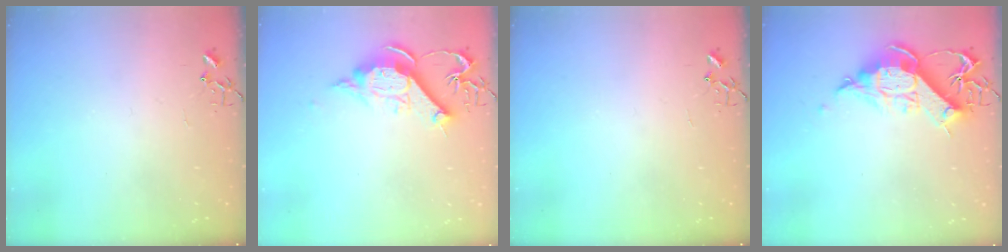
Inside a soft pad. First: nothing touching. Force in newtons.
{"total": 13.3, "press": 13.3, "slide": 1.1}
{"total": 0.0}
{"total": 13.2, "press": 13.1, "slide": 1.5}